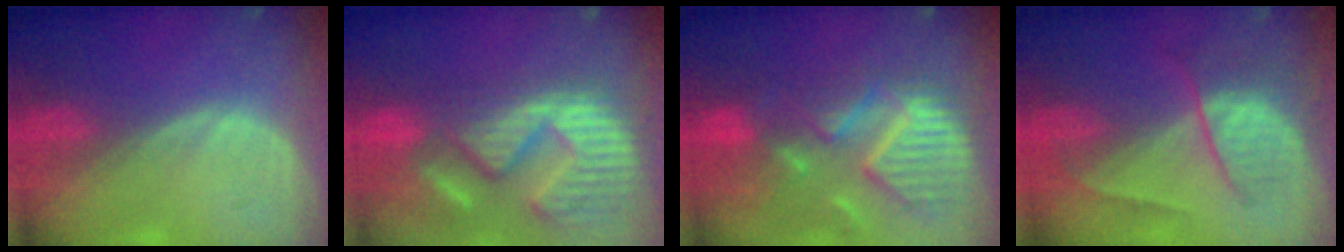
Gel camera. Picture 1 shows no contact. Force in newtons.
{"total": 15.4, "press": 12.6, "slide": 8.8}
{"total": 12.0, "press": 10.4, "slide": 6.0}
{"total": 6.6, "press": 6.0, "slide": 2.8}